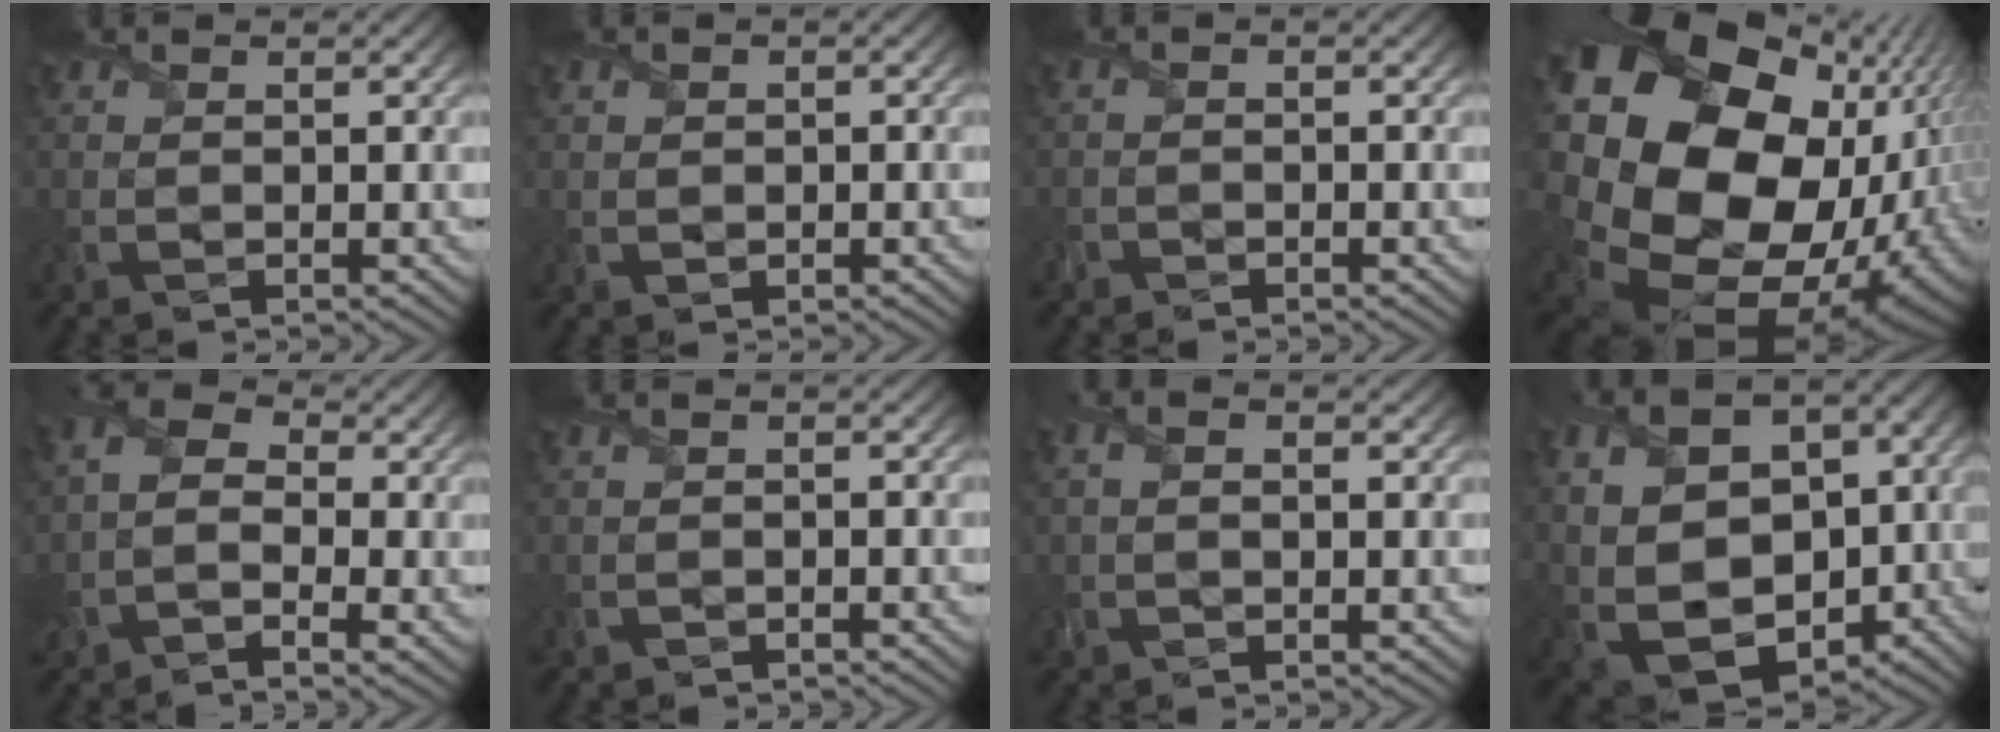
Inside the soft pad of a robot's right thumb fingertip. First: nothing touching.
{"total": 0.7, "force": [-0.2, 0.7, 0.0], "torque": [-0.003, -0.003, -0.004]}
{"total": 1.2, "force": [-1.2, 0.3, -0.1], "torque": [0.007, -0.001, -0.024]}
{"total": 23.4, "force": [1.4, 18.4, 14.3], "torque": [-0.327, -0.061, 0.014]}
{"total": 5.5, "force": [-1.1, 3.4, 4.2], "torque": [-0.089, 0.006, -0.033]}
{"total": 1.1, "force": [-1.1, 0.2, -0.2], "torque": [0.005, -0.003, -0.022]}
{"total": 2.2, "force": [-0.1, 1.0, 1.9], "torque": [-0.040, 0.003, -0.001]}
{"total": 15.7, "force": [-1.8, 11.3, 10.7], "torque": [-0.212, -0.025, 0.006]}